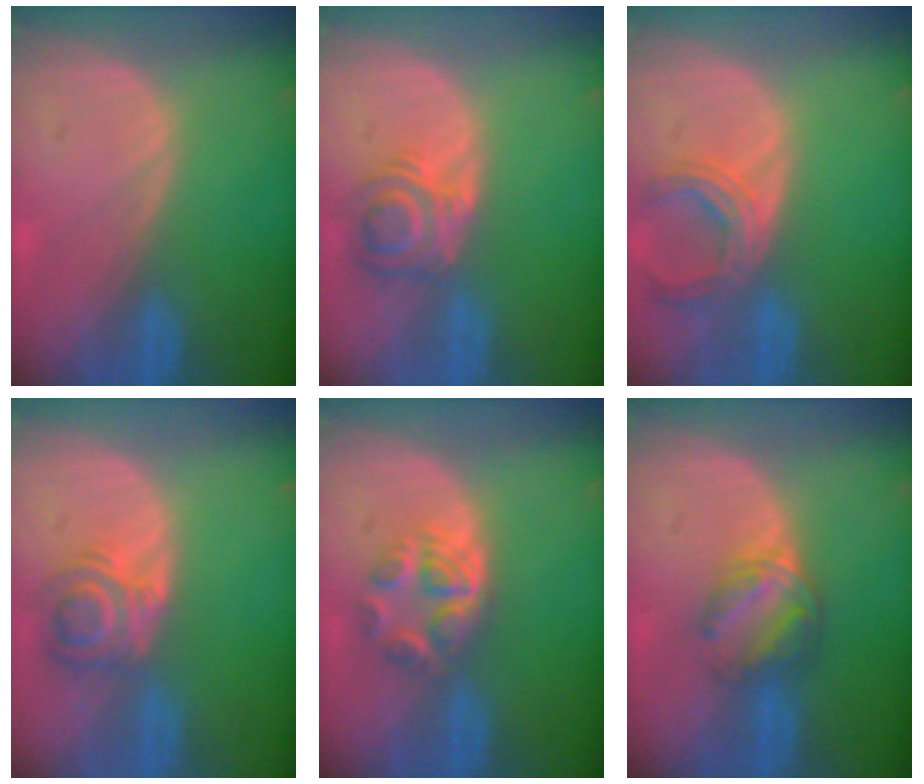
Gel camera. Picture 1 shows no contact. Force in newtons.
{"total": 5.6, "press": 5.3, "slide": 1.8}
{"total": 5.9, "press": 5.5, "slide": 2.2}
{"total": 5.6, "press": 5.3, "slide": 1.8}
{"total": 6.1, "press": 5.1, "slide": 3.3}
{"total": 6.3, "press": 5.4, "slide": 3.2}